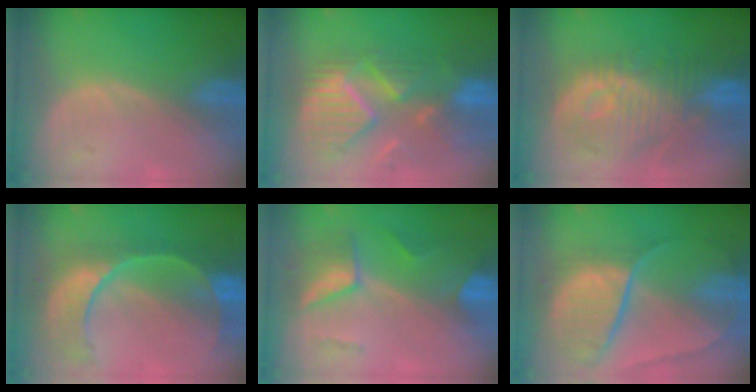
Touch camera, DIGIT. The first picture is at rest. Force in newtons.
{"total": 11.8, "press": 10.3, "slide": 5.8}
{"total": 11.6, "press": 10.7, "slide": 4.4}
{"total": 11.1, "press": 9.4, "slide": 6.0}
{"total": 7.3, "press": 6.5, "slide": 3.3}
{"total": 10.6, "press": 8.8, "slide": 6.0}